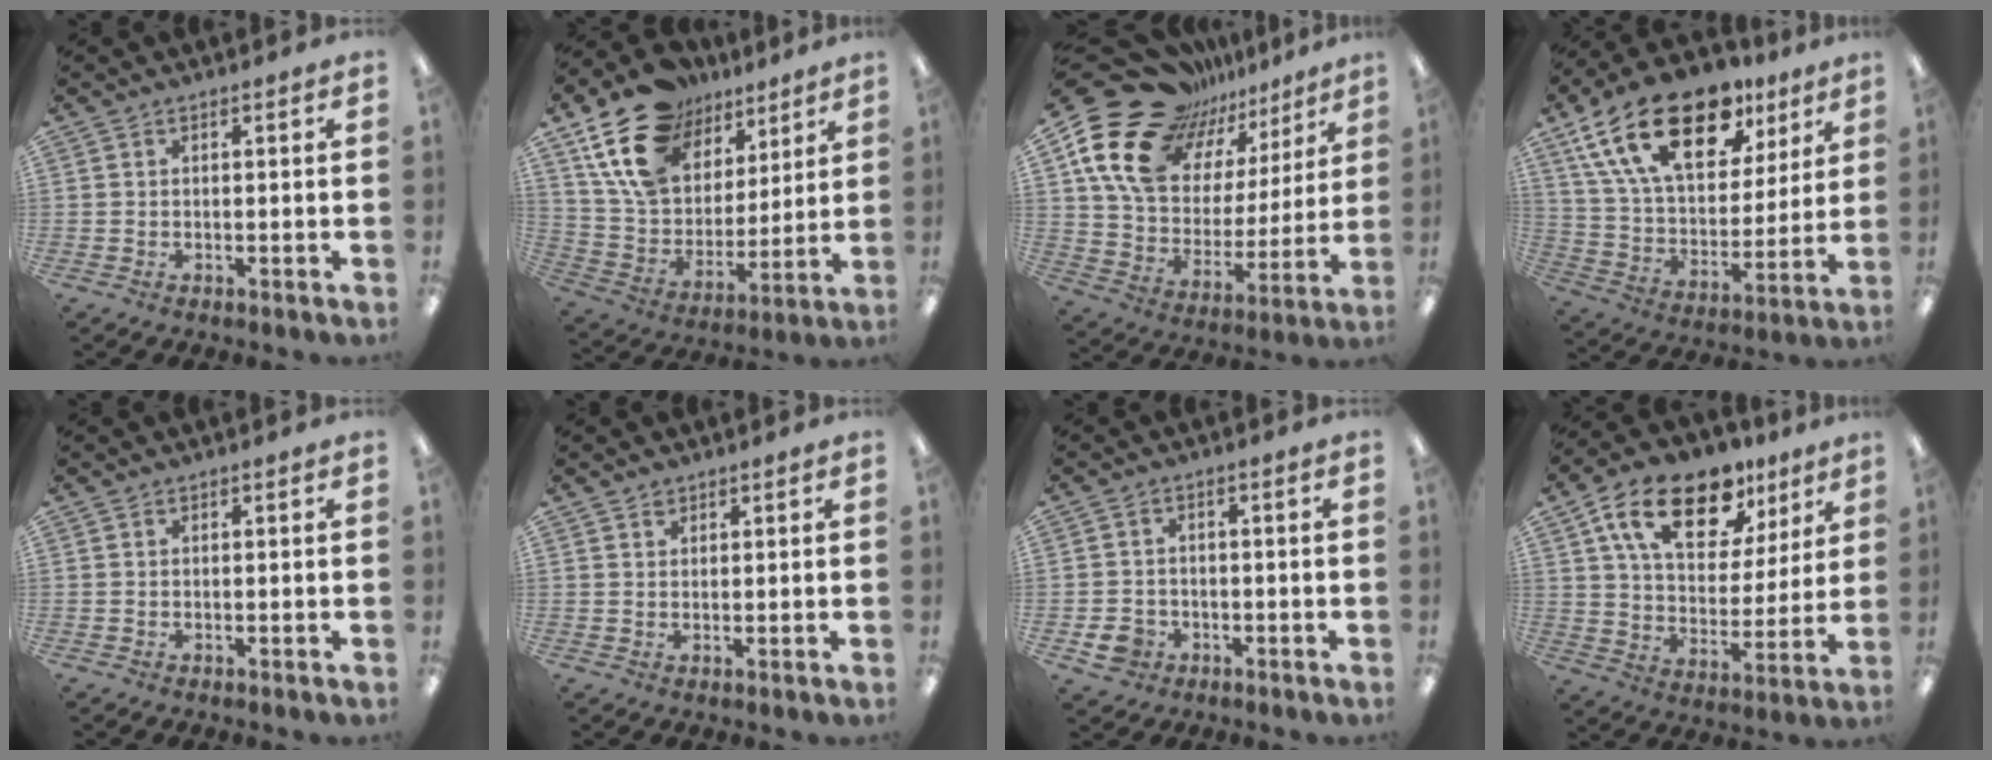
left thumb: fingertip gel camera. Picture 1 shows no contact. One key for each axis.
{"total": 21.4, "fx": 12.9, "fy": 13.7, "fz": 10.2, "tx": -0.186, "ty": -0.056, "tz": 0.243}
{"total": 22.1, "fx": 14.2, "fy": 13.7, "fz": 10.0, "tx": -0.176, "ty": -0.093, "tz": 0.264}
{"total": 23.8, "fx": 14.1, "fy": 12.4, "fz": 14.6, "tx": -0.264, "ty": -0.066, "tz": 0.251}
{"total": 0.0}
{"total": 1.4, "fx": 1.1, "fy": 0.8, "fz": 0.2, "tx": 0.004, "ty": -0.003, "tz": 0.020}
{"total": 4.7, "fx": -2.1, "fy": 3.8, "fz": 1.7, "tx": -0.038, "ty": 0.011, "tz": -0.038}
{"total": 18.8, "fx": 11.4, "fy": 10.2, "fz": 10.9, "tx": -0.191, "ty": -0.043, "tz": 0.200}